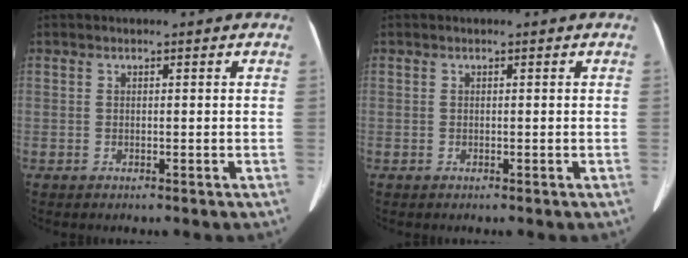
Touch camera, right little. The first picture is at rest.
{"total": 0.0}